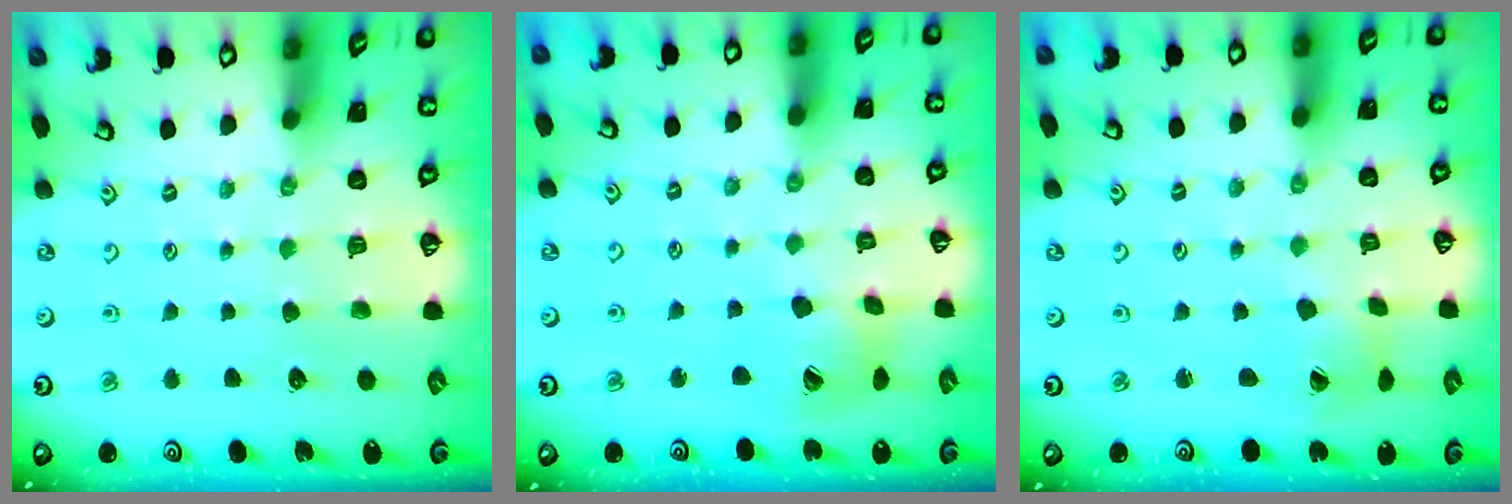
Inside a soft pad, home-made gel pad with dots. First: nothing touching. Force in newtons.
{"total": 12.8, "press": 12.7, "slide": 1.6}
{"total": 2.7, "press": 2.6, "slide": 0.4}